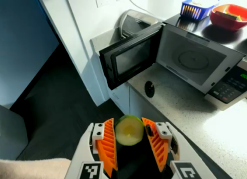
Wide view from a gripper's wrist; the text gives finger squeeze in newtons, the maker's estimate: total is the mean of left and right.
{"total": 9.9, "left": 10.0, "right": 9.8}